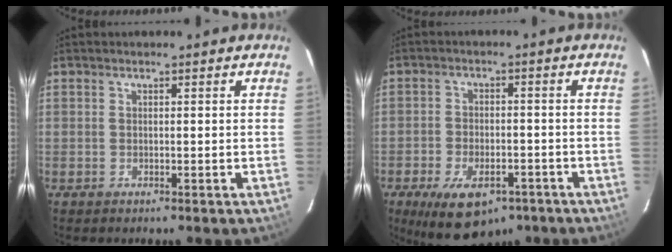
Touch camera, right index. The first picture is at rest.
{"total": 13.4, "force": [-8.3, 6.9, 8.1], "torque": [-0.170, -0.019, -0.121]}